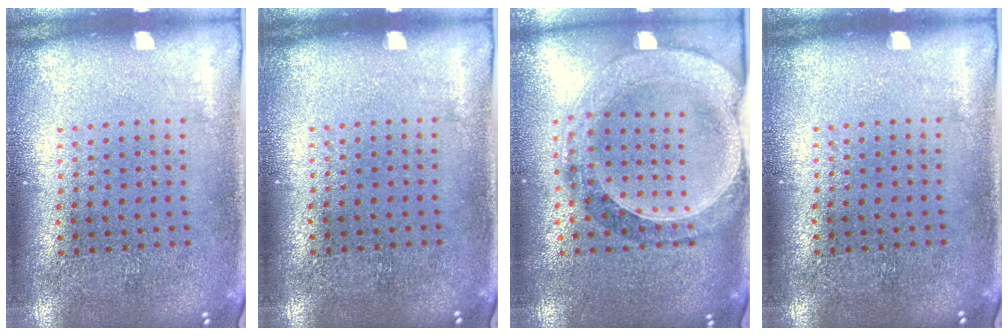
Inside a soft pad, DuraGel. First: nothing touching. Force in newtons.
{"total": 0.0}
{"total": 1.4, "press": 1.3, "slide": 0.4}
{"total": 0.0}